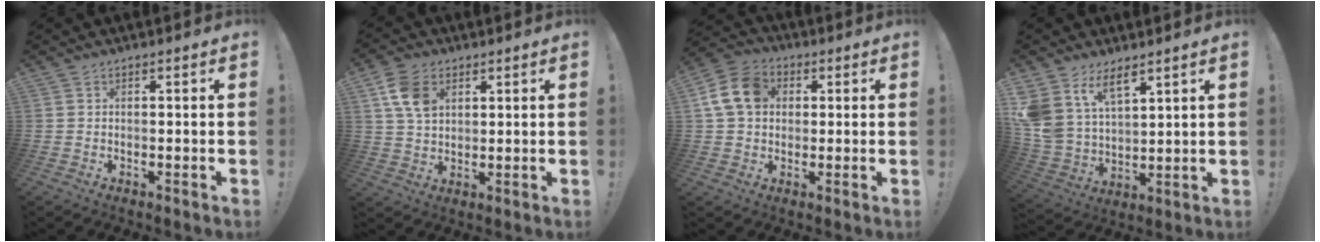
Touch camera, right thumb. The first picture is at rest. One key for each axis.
{"total": 9.5, "fx": 3.6, "fy": 6.7, "fz": 5.8, "tx": -0.099, "ty": 0.000, "tz": 0.073}
{"total": 12.6, "fx": 3.0, "fy": 9.9, "fz": 7.1, "tx": -0.118, "ty": 0.010, "tz": 0.065}
{"total": 11.9, "fx": 7.9, "fy": 6.8, "fz": 5.9, "tx": -0.137, "ty": -0.055, "tz": 0.156}